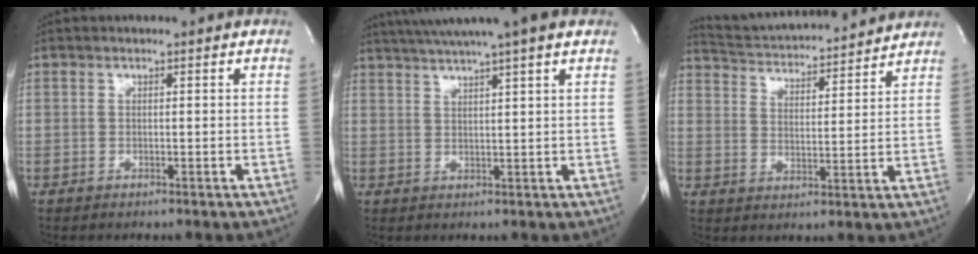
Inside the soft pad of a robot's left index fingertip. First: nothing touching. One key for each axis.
{"total": 11.3, "fx": 9.0, "fy": -0.7, "fz": 6.8, "tx": -0.122, "ty": 0.025, "tz": 0.120}
{"total": 15.7, "fx": 15.0, "fy": 1.5, "fz": 4.5, "tx": -0.082, "ty": 0.013, "tz": 0.222}